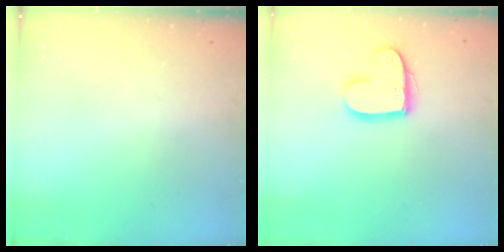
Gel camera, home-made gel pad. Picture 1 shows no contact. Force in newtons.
{"total": 13.4, "press": 13.3, "slide": 1.2}